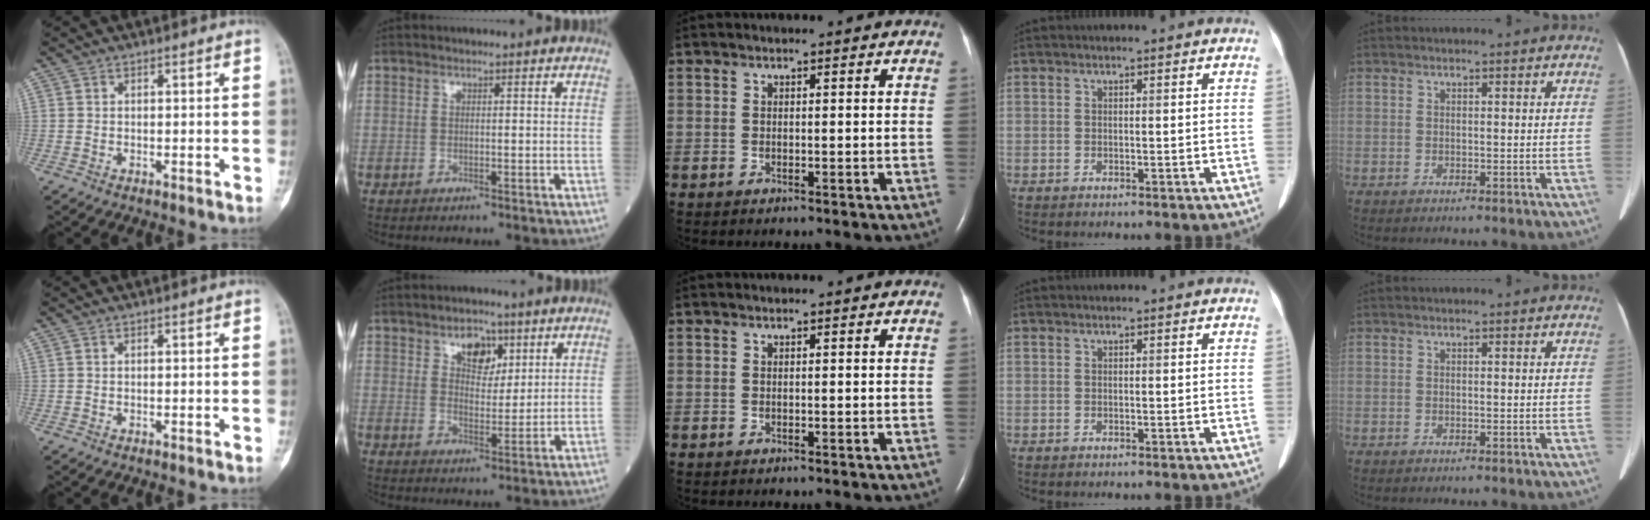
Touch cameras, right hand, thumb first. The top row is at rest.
{"index": {"total": 5.5, "force": [3.1, 3.2, 3.3], "torque": [-0.050, 0.004, 0.052]}}